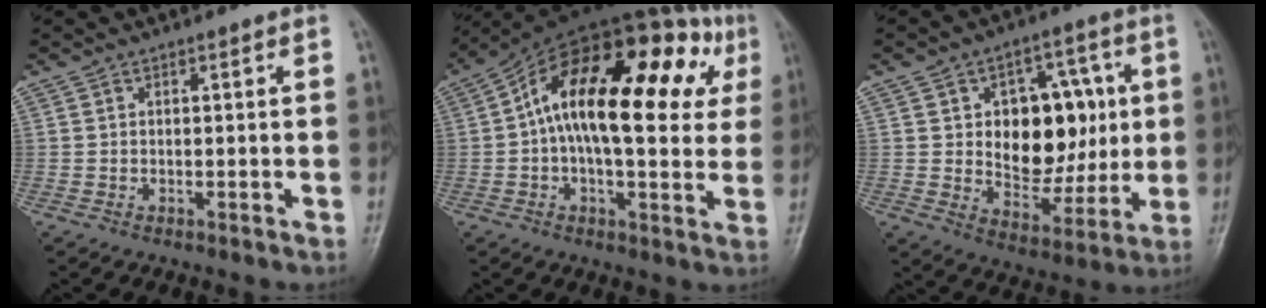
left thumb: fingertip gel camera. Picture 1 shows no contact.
{"total": 27.1, "force": [5.4, 12.6, 23.4], "torque": [-0.345, 0.047, 0.069]}
{"total": 16.8, "force": [1.9, 11.1, 12.5], "torque": [-0.121, -0.001, 0.035]}